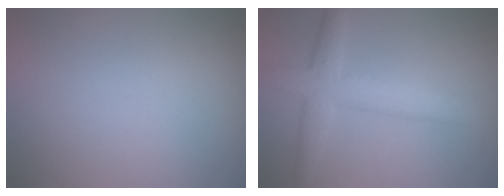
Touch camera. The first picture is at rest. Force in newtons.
{"total": 4.3, "press": 4.2, "slide": 0.2}